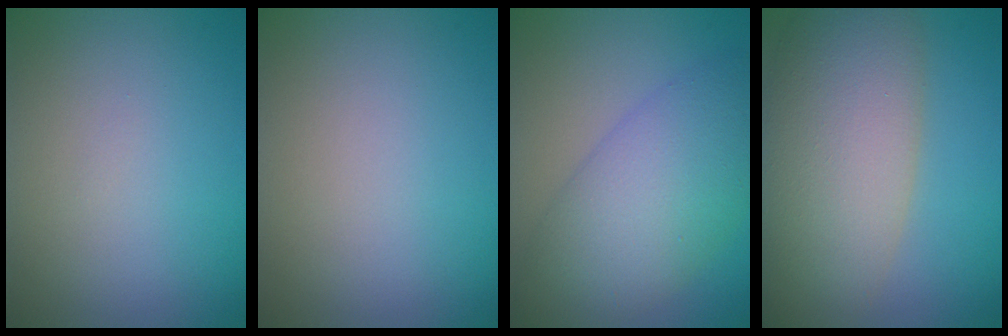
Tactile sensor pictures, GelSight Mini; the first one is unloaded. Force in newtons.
{"total": 0.0}
{"total": 8.1, "press": 8.1, "slide": 0.1}
{"total": 10.7, "press": 10.7, "slide": 0.7}